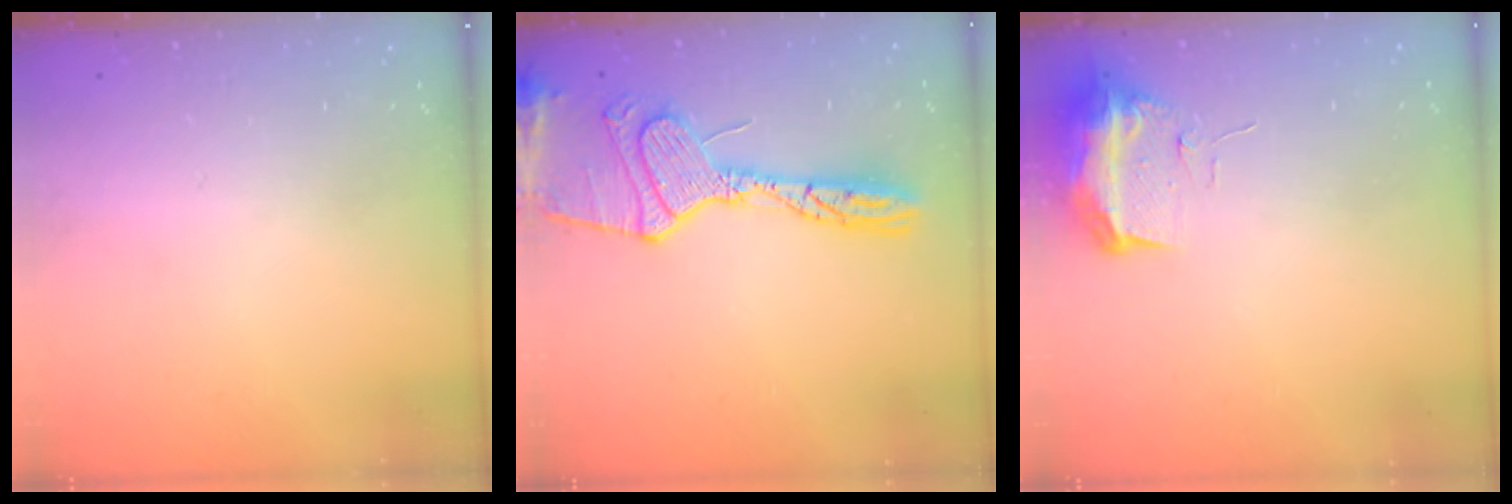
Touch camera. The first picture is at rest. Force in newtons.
{"total": 18.8, "press": 18.7, "slide": 1.5}
{"total": 9.2, "press": 9.2, "slide": 1.1}